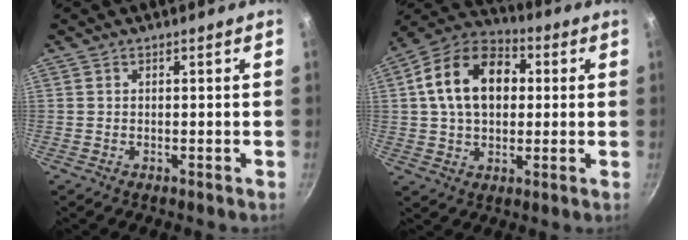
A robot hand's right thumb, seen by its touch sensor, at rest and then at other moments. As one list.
[{"total": 16.3, "force": [2.7, 11.4, 11.4], "torque": [-0.164, 0.026, 0.030]}]